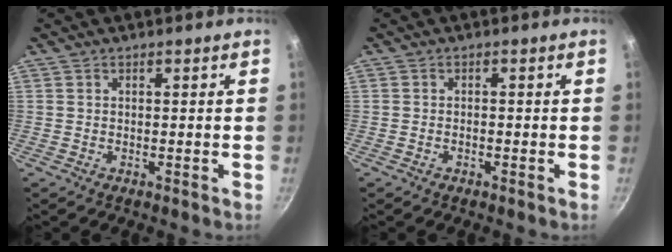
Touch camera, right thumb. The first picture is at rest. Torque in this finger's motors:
{"motor_torque": [-0.20, 0.00, -0.25, -0.07, 0.02]}